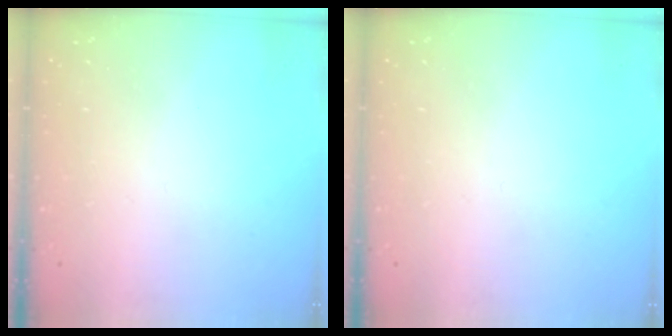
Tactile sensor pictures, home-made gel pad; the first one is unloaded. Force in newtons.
{"total": 0.0}